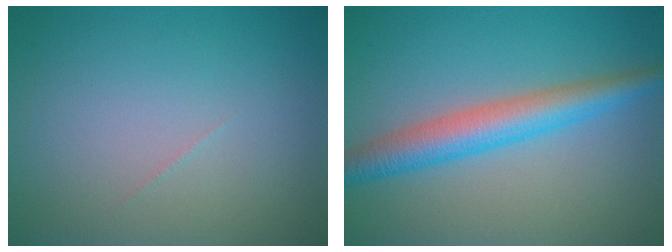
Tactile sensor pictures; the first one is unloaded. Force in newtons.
{"total": 4.8, "press": 4.8, "slide": 0.0}